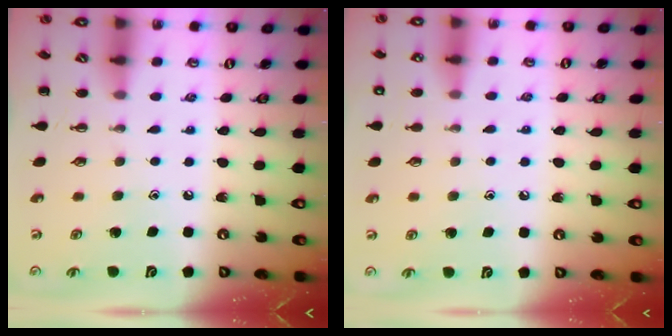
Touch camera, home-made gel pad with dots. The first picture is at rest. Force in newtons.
{"total": 5.7, "press": 5.4, "slide": 1.9}